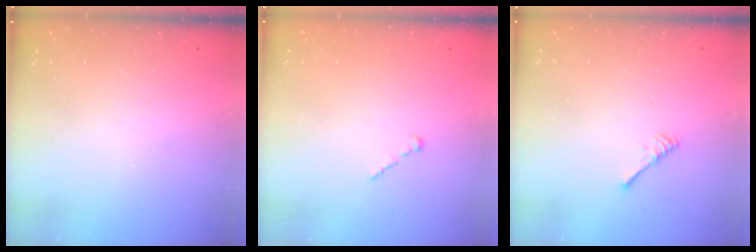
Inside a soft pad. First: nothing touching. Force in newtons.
{"total": 1.0, "press": 0.8, "slide": 0.5}
{"total": 2.7, "press": 2.6, "slide": 0.5}